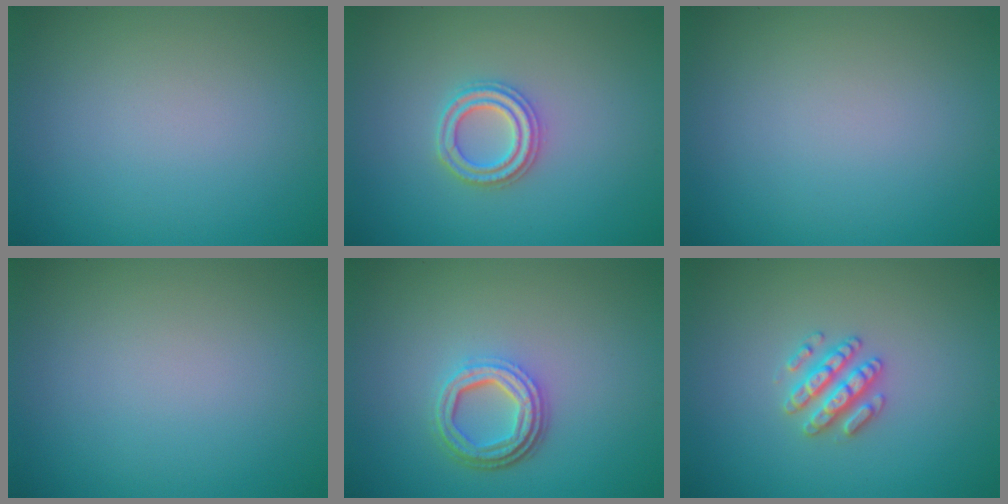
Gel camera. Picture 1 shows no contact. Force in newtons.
{"total": 2.4, "press": 2.4, "slide": 0.4}
{"total": 0.0}
{"total": 0.0}
{"total": 4.1, "press": 3.2, "slide": 2.7}
{"total": 2.6, "press": 2.5, "slide": 0.4}